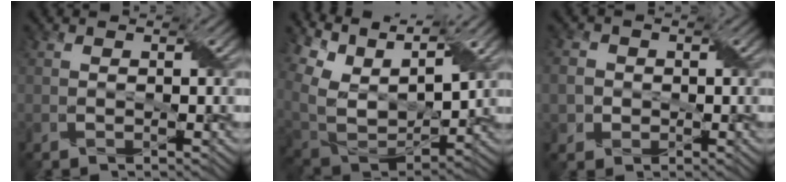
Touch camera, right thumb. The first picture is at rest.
{"total": 13.3, "force": [8.8, 5.8, 8.1], "torque": [-0.233, 0.029, 0.158]}
{"total": 3.8, "force": [-0.4, 3.6, 1.0], "torque": [-0.024, 0.011, -0.022]}